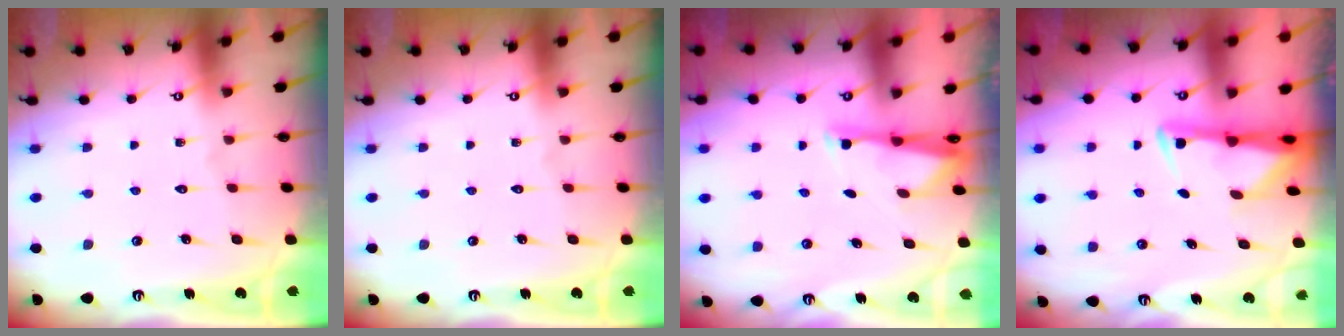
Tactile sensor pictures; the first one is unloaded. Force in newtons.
{"total": 0.0}
{"total": 2.7, "press": 2.7, "slide": 0.5}
{"total": 2.8, "press": 2.8, "slide": 0.6}